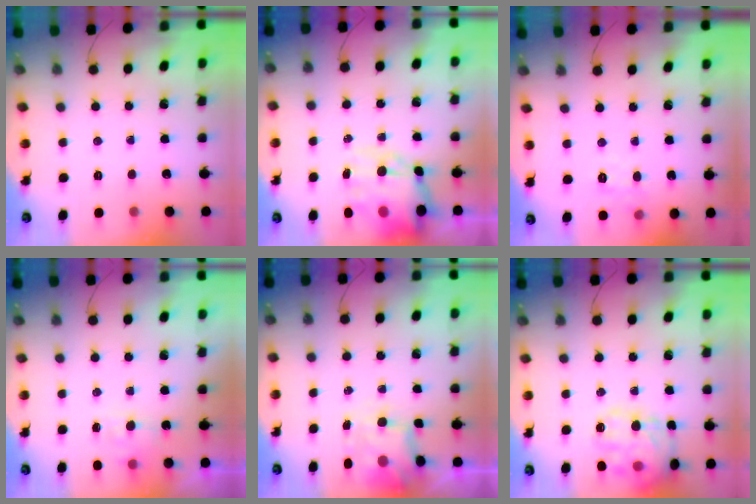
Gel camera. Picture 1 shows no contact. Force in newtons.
{"total": 12.7, "press": 12.2, "slide": 3.3}
{"total": 8.3, "press": 8.1, "slide": 1.5}
{"total": 2.6, "press": 2.4, "slide": 1.1}
{"total": 5.1, "press": 5.0, "slide": 0.7}
{"total": 18.4, "press": 18.3, "slide": 1.6}